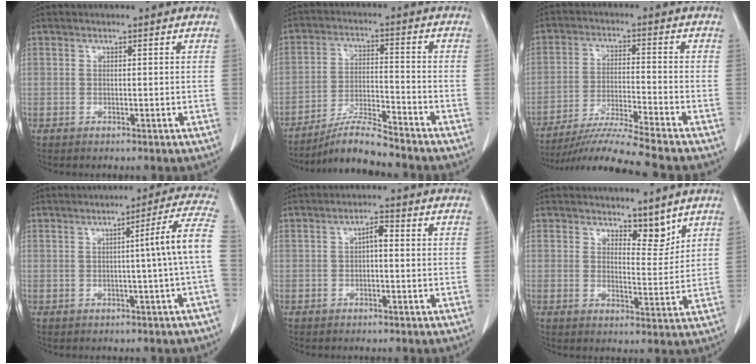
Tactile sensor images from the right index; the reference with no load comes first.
{"total": 8.0, "force": [-7.4, -0.2, 3.1], "torque": [-0.061, -0.011, -0.131]}
{"total": 11.7, "force": [-10.4, -2.6, 4.7], "torque": [-0.074, -0.023, -0.179]}
{"total": 8.1, "force": [-0.6, -1.9, 7.8], "torque": [-0.097, 0.013, -0.007]}
{"total": 2.3, "force": [0.0, 0.8, 2.1], "torque": [-0.035, 0.007, -0.001]}
{"total": 4.0, "force": [3.4, 1.5, 1.5], "torque": [-0.015, -0.009, 0.056]}